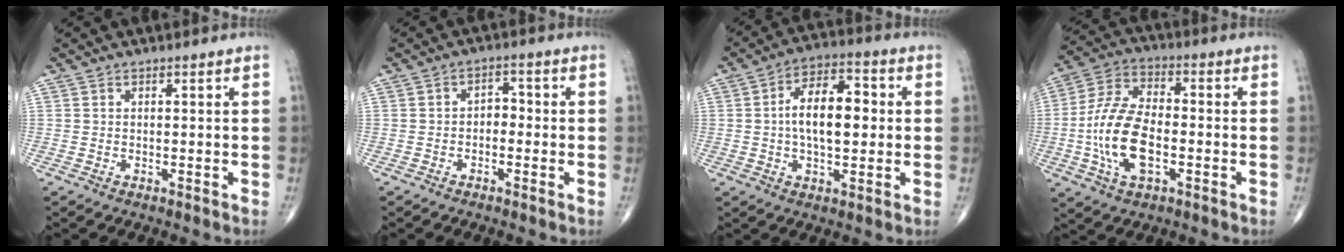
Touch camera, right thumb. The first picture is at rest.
{"total": 2.7, "force": [-0.8, 1.9, 1.8], "torque": [-0.009, 0.018, -0.024]}
{"total": 12.0, "force": [0.6, 6.0, 10.4], "torque": [-0.157, 0.020, 0.003]}
{"total": 14.6, "force": [-2.9, 7.6, 12.1], "torque": [-0.245, 0.021, -0.057]}